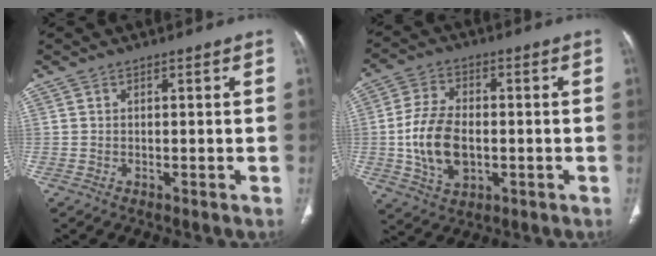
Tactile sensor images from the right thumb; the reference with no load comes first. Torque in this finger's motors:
{"motor_torque": [-0.40, 0.83, 0.72, 0.73, 0.38]}